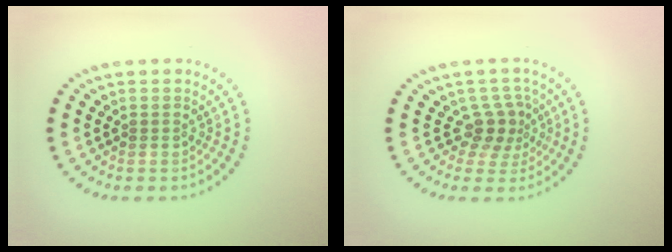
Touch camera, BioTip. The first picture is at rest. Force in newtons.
{"total": 2.6, "press": 1.8, "slide": 1.8}